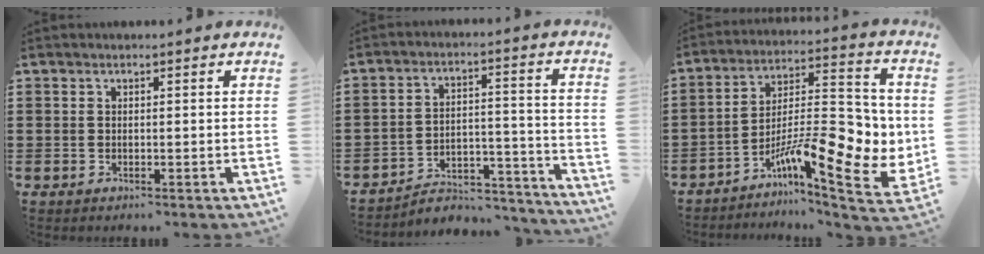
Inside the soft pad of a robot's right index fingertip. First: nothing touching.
{"total": 4.9, "force": [-4.5, 1.5, 1.3], "torque": [-0.022, 0.009, -0.091]}
{"total": 13.8, "force": [-3.8, 5.5, 12.0], "torque": [-0.166, -0.020, -0.063]}